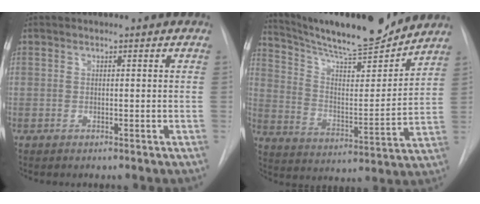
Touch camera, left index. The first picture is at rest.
{"total": 17.8, "force": [16.5, 1.2, 6.6], "torque": [-0.123, -0.027, 0.260]}